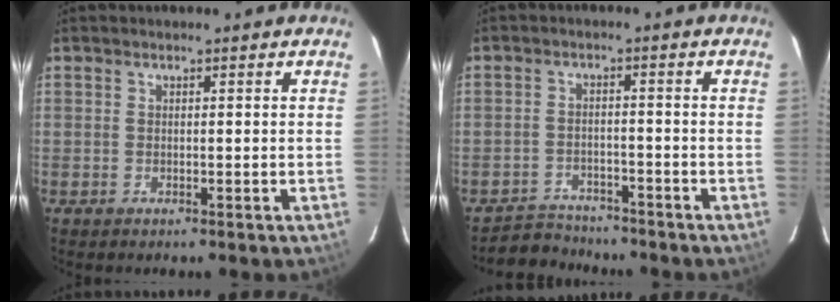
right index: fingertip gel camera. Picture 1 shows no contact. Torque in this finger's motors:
{"motor_torque": [0.33, -0.26, 0.02, 0.00]}